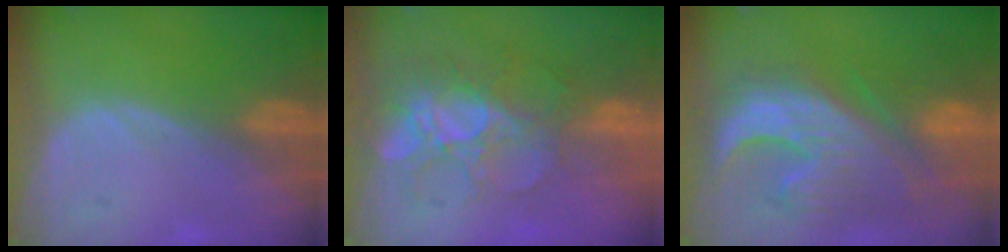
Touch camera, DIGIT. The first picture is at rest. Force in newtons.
{"total": 9.8, "press": 8.6, "slide": 4.7}
{"total": 12.2, "press": 11.2, "slide": 4.9}